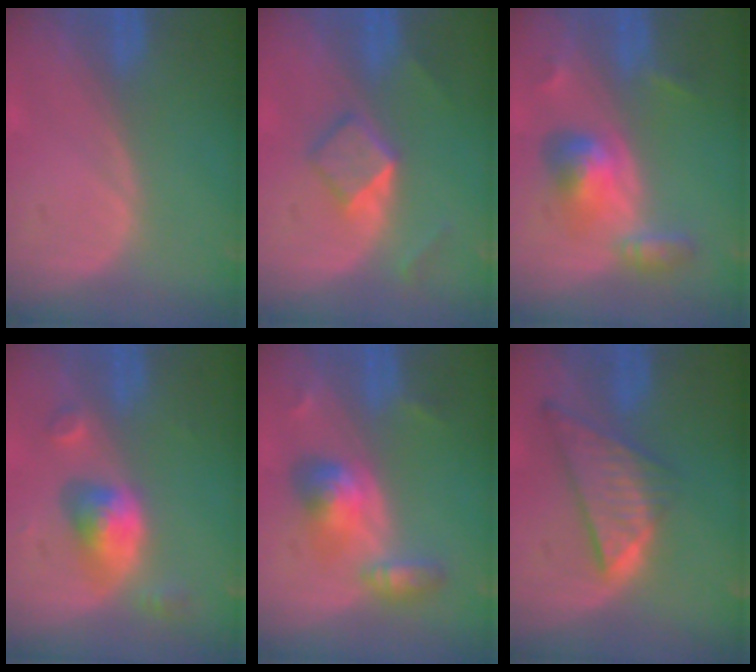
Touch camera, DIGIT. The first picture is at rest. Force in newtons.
{"total": 5.2, "press": 4.5, "slide": 2.6}
{"total": 6.3, "press": 5.7, "slide": 2.8}
{"total": 5.8, "press": 5.3, "slide": 2.1}
{"total": 5.8, "press": 5.8, "slide": 0.2}
{"total": 8.6, "press": 7.3, "slide": 4.5}